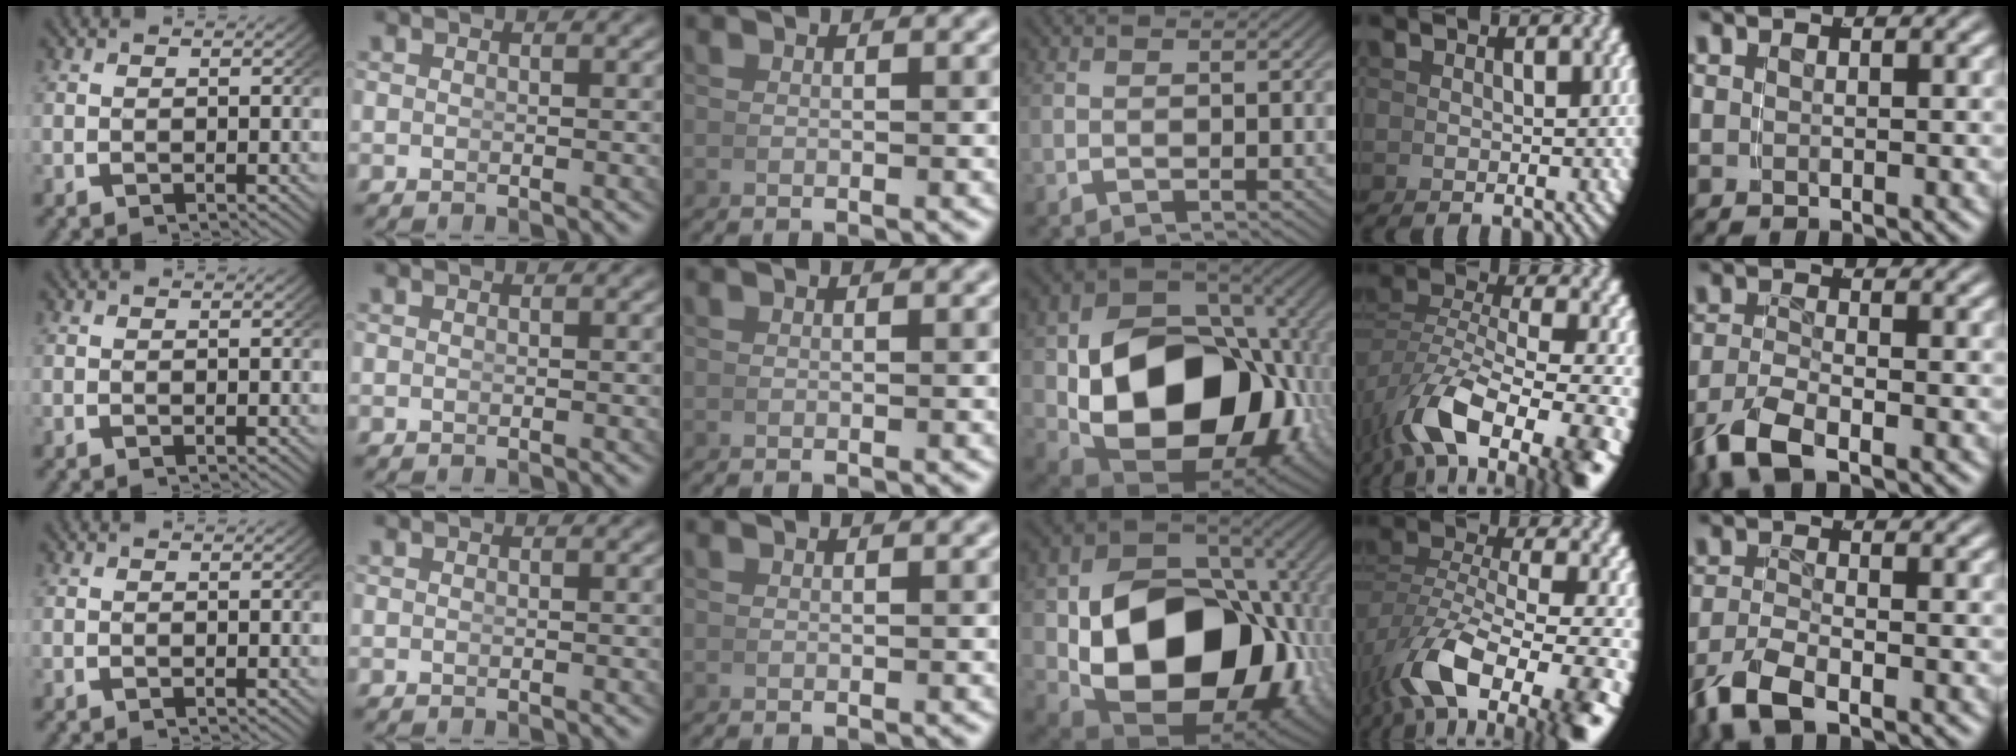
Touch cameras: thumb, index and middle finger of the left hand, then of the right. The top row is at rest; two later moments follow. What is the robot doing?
{"motion": "grasp_and_lifting", "object": "calculator"}